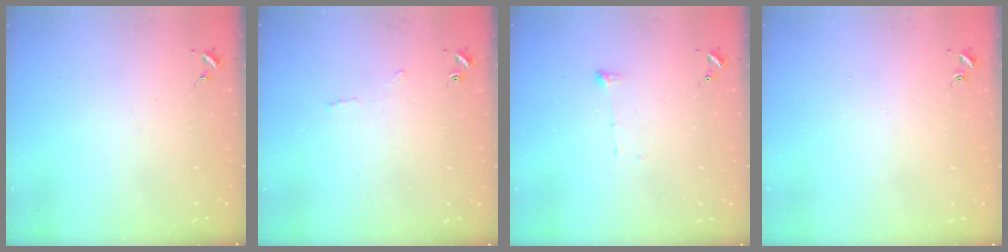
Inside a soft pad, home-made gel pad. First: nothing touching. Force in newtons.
{"total": 2.9, "press": 2.9, "slide": 0.5}
{"total": 4.6, "press": 4.5, "slide": 0.7}
{"total": 0.6, "press": 0.6, "slide": 0.1}